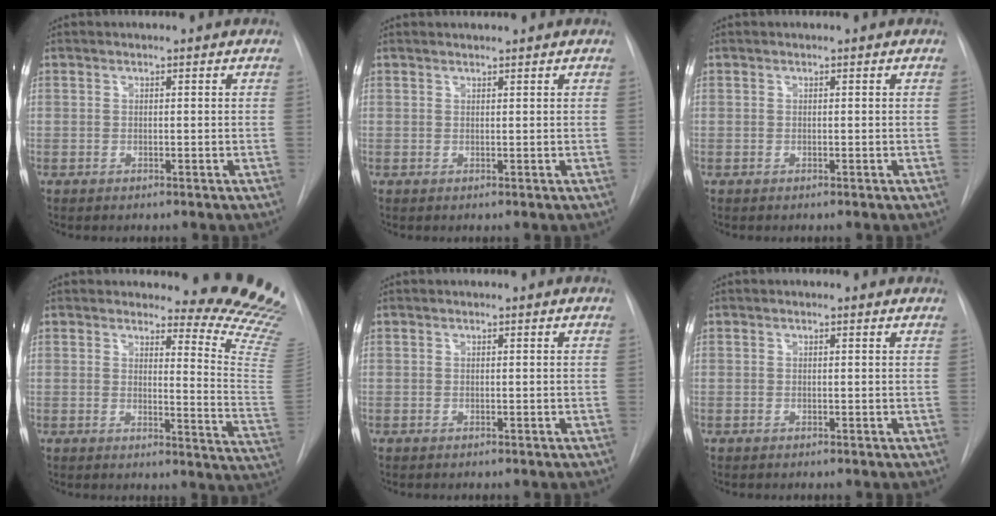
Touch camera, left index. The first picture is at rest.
{"total": 1.7, "force": [1.6, -0.2, 0.3], "torque": [-0.002, 0.015, 0.031]}
{"total": 0.0}
{"total": 14.4, "force": [14.2, -0.6, 2.8], "torque": [-0.022, -0.165, 0.137]}
{"total": 0.0}
{"total": 1.3, "force": [1.2, 0.3, 0.3], "torque": [-0.013, 0.008, 0.008]}